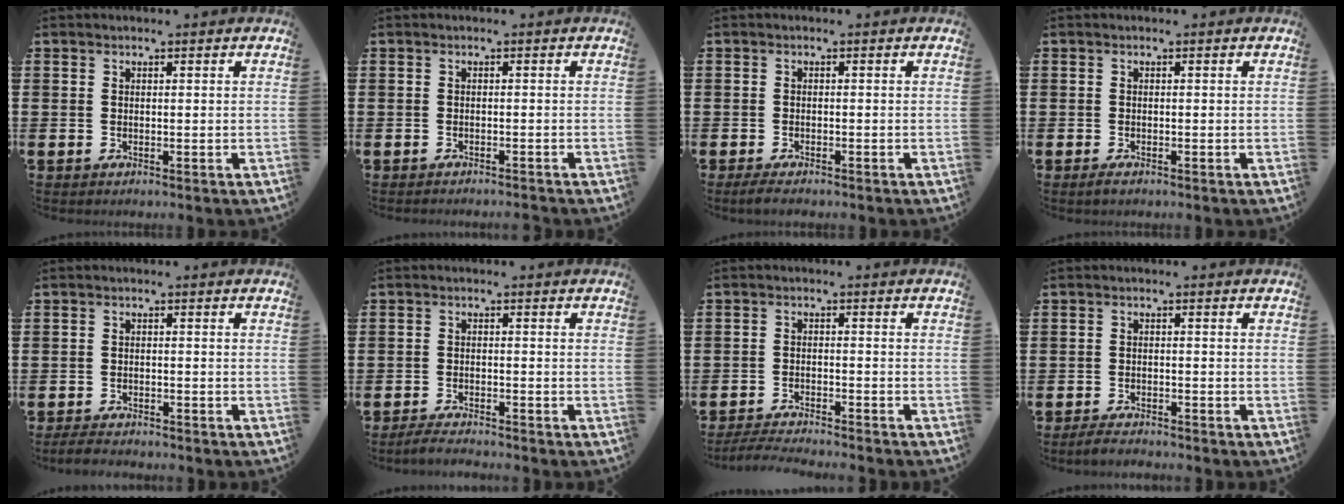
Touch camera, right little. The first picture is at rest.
{"total": 1.6, "force": [-1.5, -0.2, 0.0], "torque": [-0.002, 0.004, -0.032]}
{"total": 1.2, "force": [-0.8, 0.3, 0.8], "torque": [-0.015, -0.001, -0.016]}
{"total": 0.6, "force": [-0.3, 0.2, 0.5], "torque": [-0.010, 0.000, -0.006]}
{"total": 1.6, "force": [-1.6, 0.2, 0.4], "torque": [-0.010, 0.003, -0.032]}
{"total": 1.9, "force": [-1.8, 0.0, 0.4], "torque": [-0.009, 0.004, -0.037]}
{"total": 2.8, "force": [-2.7, -0.2, 0.5], "torque": [-0.007, 0.001, -0.056]}
{"total": 1.8, "force": [-1.7, 0.2, 0.5], "torque": [-0.011, 0.005, -0.034]}